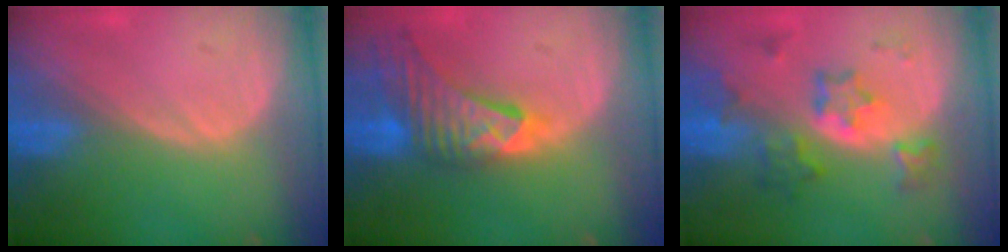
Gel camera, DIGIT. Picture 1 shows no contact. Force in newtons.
{"total": 9.2, "press": 8.3, "slide": 4.0}
{"total": 6.7, "press": 6.6, "slide": 1.1}